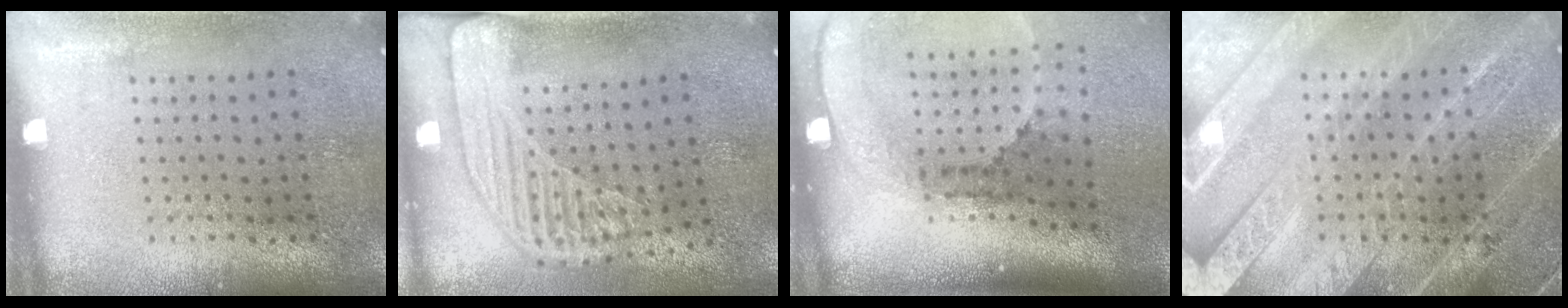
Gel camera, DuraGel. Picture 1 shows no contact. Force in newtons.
{"total": 2.2, "press": 1.8, "slide": 1.3}
{"total": 2.6, "press": 1.7, "slide": 1.9}
{"total": 5.9, "press": 5.9, "slide": 0.7}